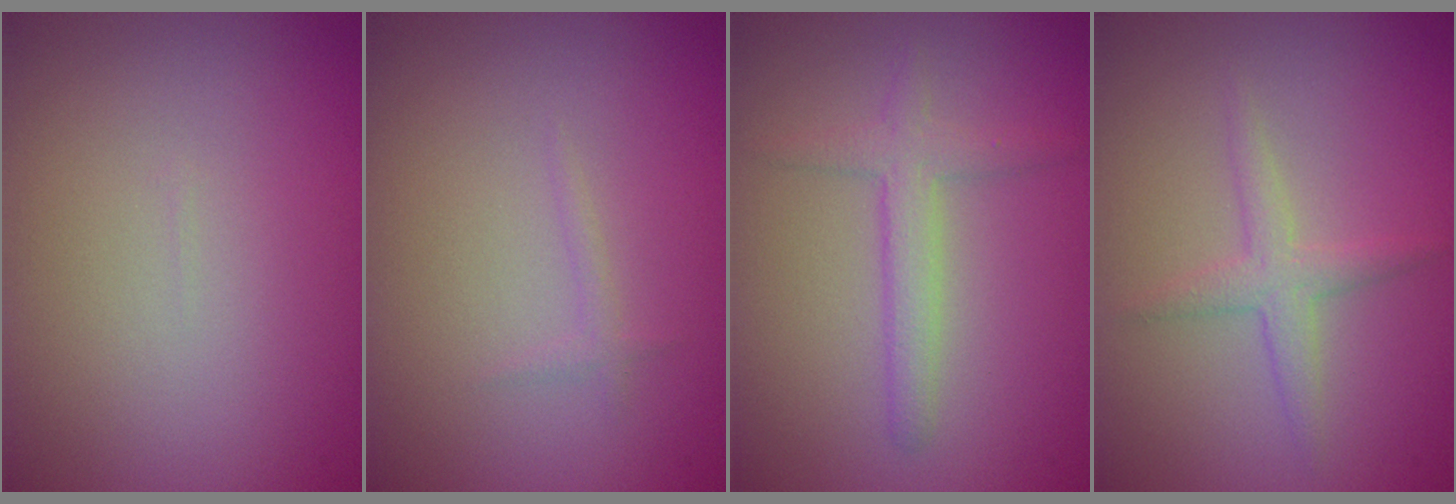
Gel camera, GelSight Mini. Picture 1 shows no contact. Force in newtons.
{"total": 0.7, "press": 0.7, "slide": 0.1}
{"total": 2.4, "press": 2.4, "slide": 0.1}
{"total": 2.0, "press": 2.0, "slide": 0.1}